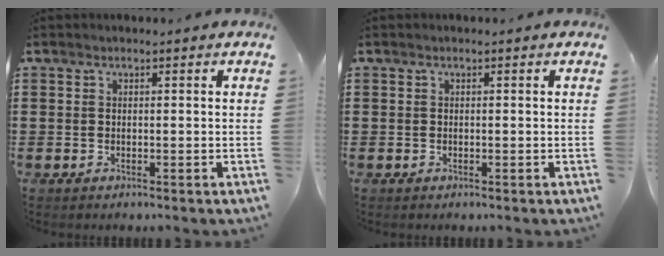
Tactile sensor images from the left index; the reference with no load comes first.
{"total": 0.0}